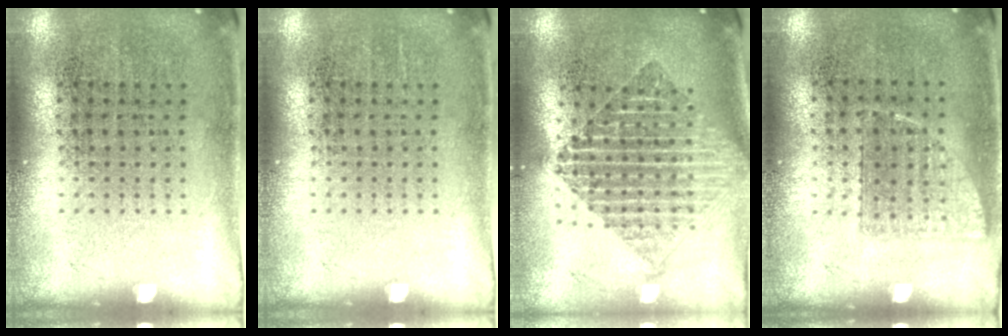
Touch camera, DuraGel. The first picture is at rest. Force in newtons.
{"total": 0.0}
{"total": 2.0, "press": 1.7, "slide": 1.1}
{"total": 0.7, "press": 0.7, "slide": 0.3}